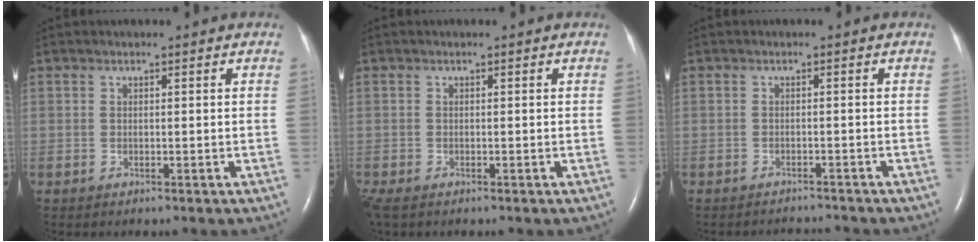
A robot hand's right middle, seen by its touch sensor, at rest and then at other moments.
{"total": 1.9, "force": [-1.4, 0.7, 1.1], "torque": [-0.027, -0.008, -0.024]}
{"total": 3.4, "force": [-3.4, -0.1, -0.2], "torque": [0.004, -0.010, -0.047]}